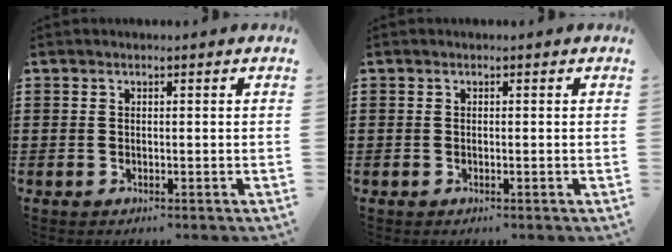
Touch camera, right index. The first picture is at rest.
{"total": 0.0}